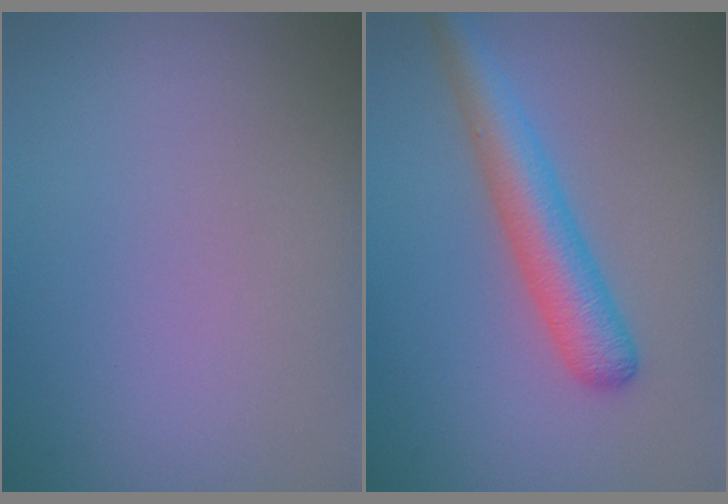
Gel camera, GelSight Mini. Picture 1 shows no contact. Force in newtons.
{"total": 4.4, "press": 4.4, "slide": 0.1}